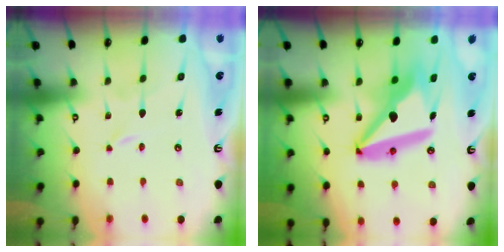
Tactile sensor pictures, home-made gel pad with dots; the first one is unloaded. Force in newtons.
{"total": 16.3, "press": 16.2, "slide": 1.9}